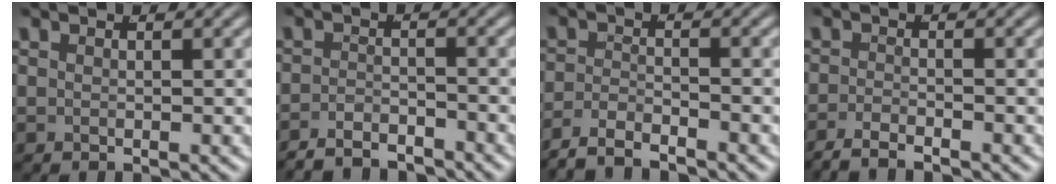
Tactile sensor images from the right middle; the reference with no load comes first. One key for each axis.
{"total": 4.3, "fx": -4.1, "fy": 1.1, "fz": 0.7, "tx": -0.010, "ty": -0.013, "tz": -0.065}
{"total": 3.8, "fx": -3.4, "fy": 1.1, "fz": 1.1, "tx": -0.029, "ty": -0.009, "tz": -0.055}
{"total": 2.5, "fx": -2.4, "fy": 0.3, "fz": 0.6, "tx": -0.020, "ty": -0.009, "tz": -0.040}